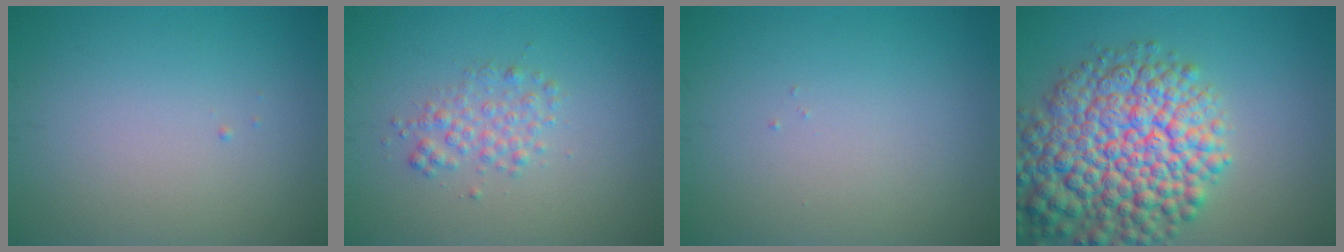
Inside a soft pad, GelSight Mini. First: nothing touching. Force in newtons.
{"total": 2.0, "press": 2.0, "slide": 0.0}
{"total": 0.0}
{"total": 11.4, "press": 11.4, "slide": 0.5}